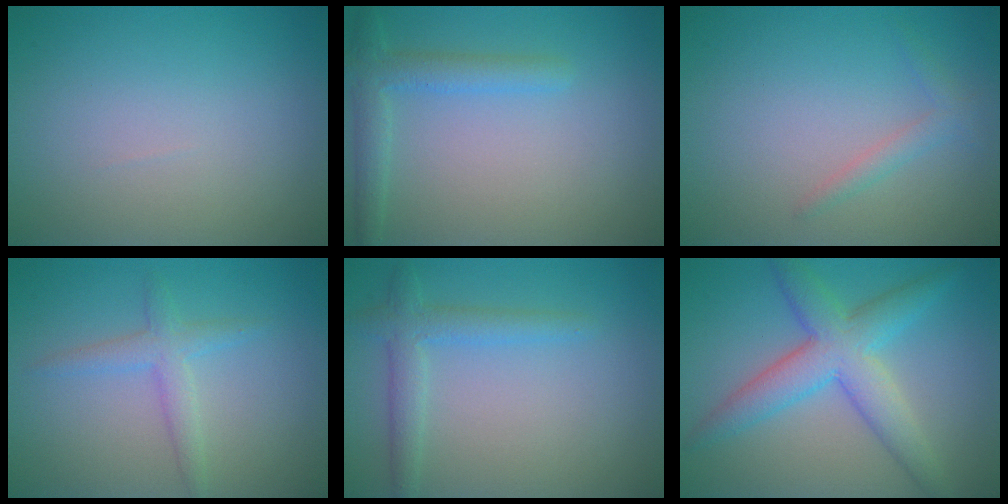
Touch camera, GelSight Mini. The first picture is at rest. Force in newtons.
{"total": 2.8, "press": 2.8, "slide": 0.2}
{"total": 1.3, "press": 1.3, "slide": 0.0}
{"total": 2.2, "press": 2.2, "slide": 0.1}
{"total": 2.7, "press": 2.7, "slide": 0.1}
{"total": 5.8, "press": 5.8, "slide": 0.1}